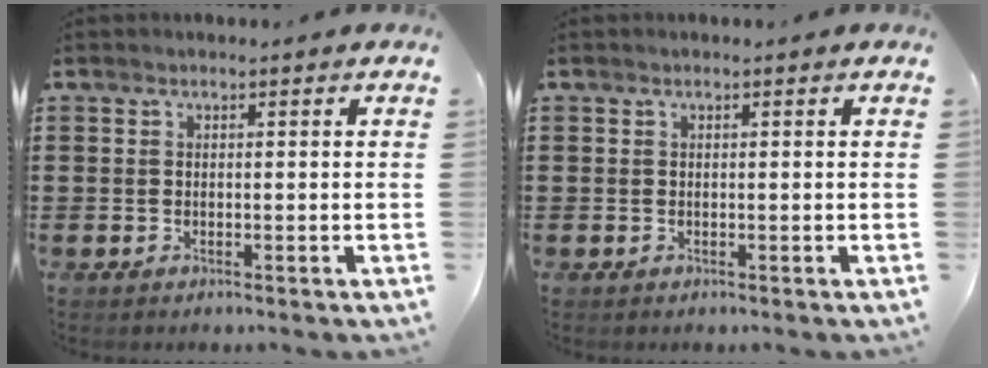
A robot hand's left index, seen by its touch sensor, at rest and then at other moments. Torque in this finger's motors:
{"motor_torque": [-0.03, 0.00, -0.01, 0.01]}